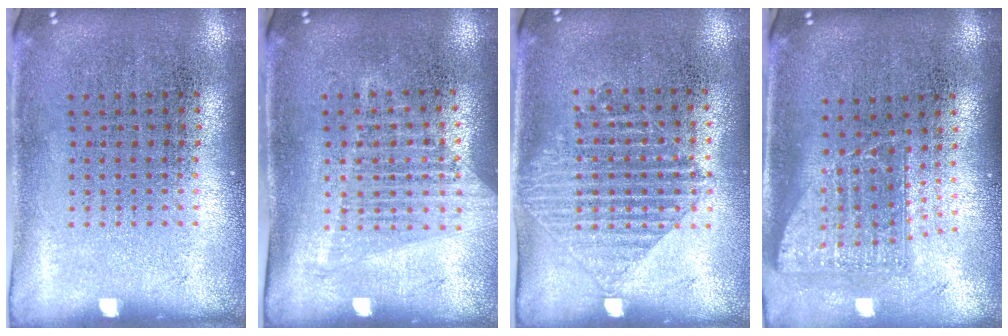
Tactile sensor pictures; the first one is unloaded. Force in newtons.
{"total": 1.5, "press": 1.4, "slide": 0.5}
{"total": 1.2, "press": 1.1, "slide": 0.6}
{"total": 1.7, "press": 1.3, "slide": 1.1}